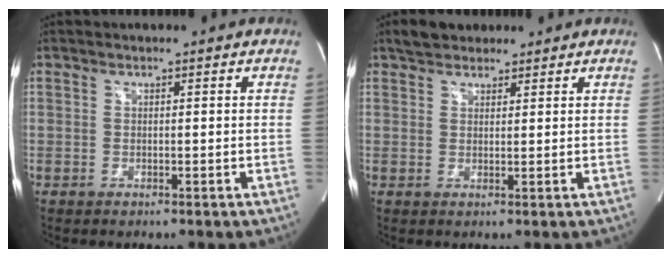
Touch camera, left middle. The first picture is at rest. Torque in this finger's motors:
{"motor_torque": [0.03, 0.00, 0.00, 0.00]}